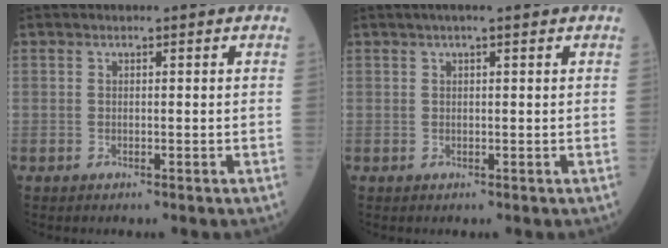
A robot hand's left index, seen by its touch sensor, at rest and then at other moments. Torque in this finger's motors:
{"motor_torque": [0.16, -0.18, 0.06, 0.00]}